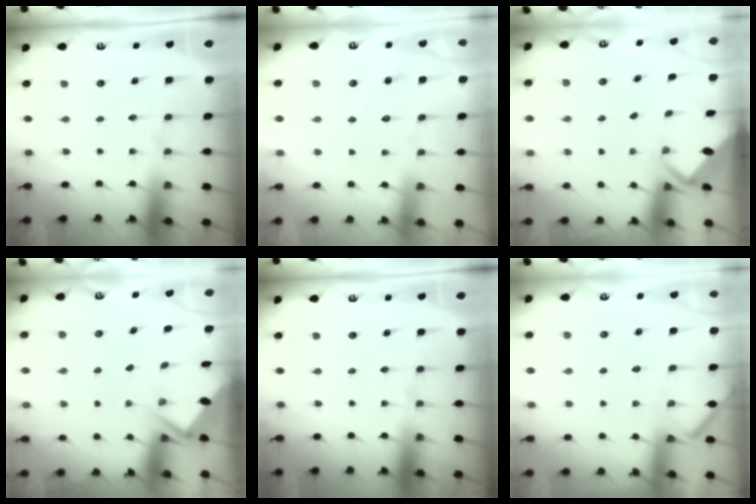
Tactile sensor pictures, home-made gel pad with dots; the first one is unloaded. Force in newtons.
{"total": 3.6, "press": 3.6, "slide": 0.0}
{"total": 2.0, "press": 2.0, "slide": 0.2}
{"total": 2.8, "press": 2.8, "slide": 0.4}
{"total": 0.0}
{"total": 5.6, "press": 5.6, "slide": 0.5}